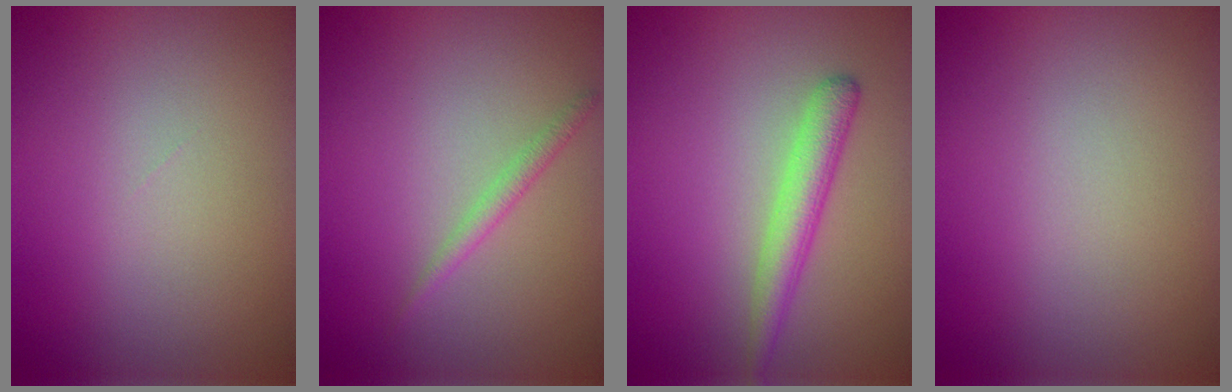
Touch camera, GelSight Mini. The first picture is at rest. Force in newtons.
{"total": 1.2, "press": 1.2, "slide": 0.0}
{"total": 2.8, "press": 2.7, "slide": 0.2}
{"total": 0.0}